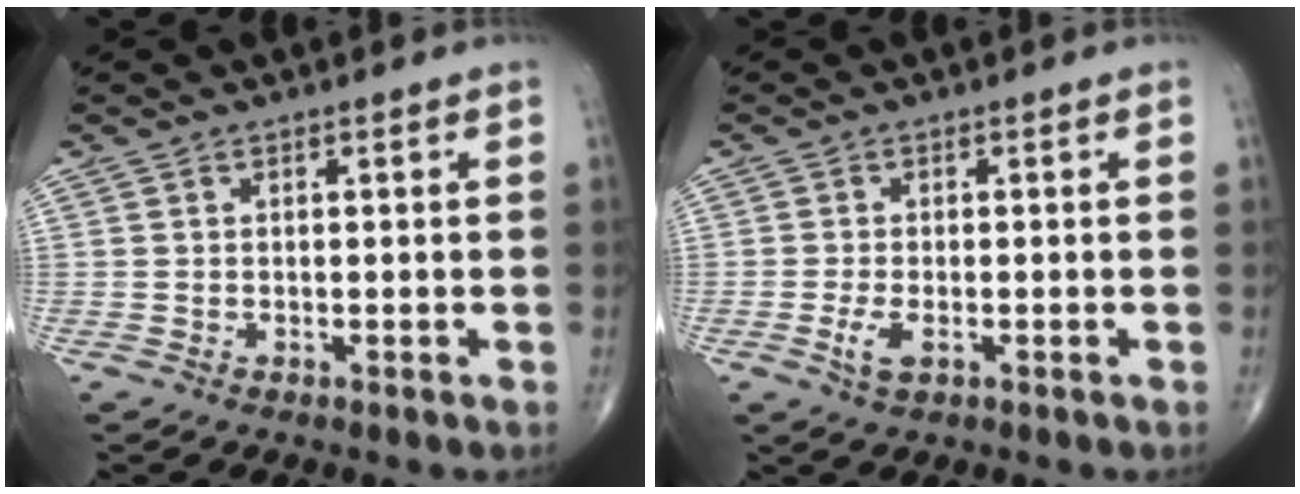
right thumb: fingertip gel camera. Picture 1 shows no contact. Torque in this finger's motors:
{"motor_torque": [-0.05, 0.02, 0.23, 0.26, 0.07]}